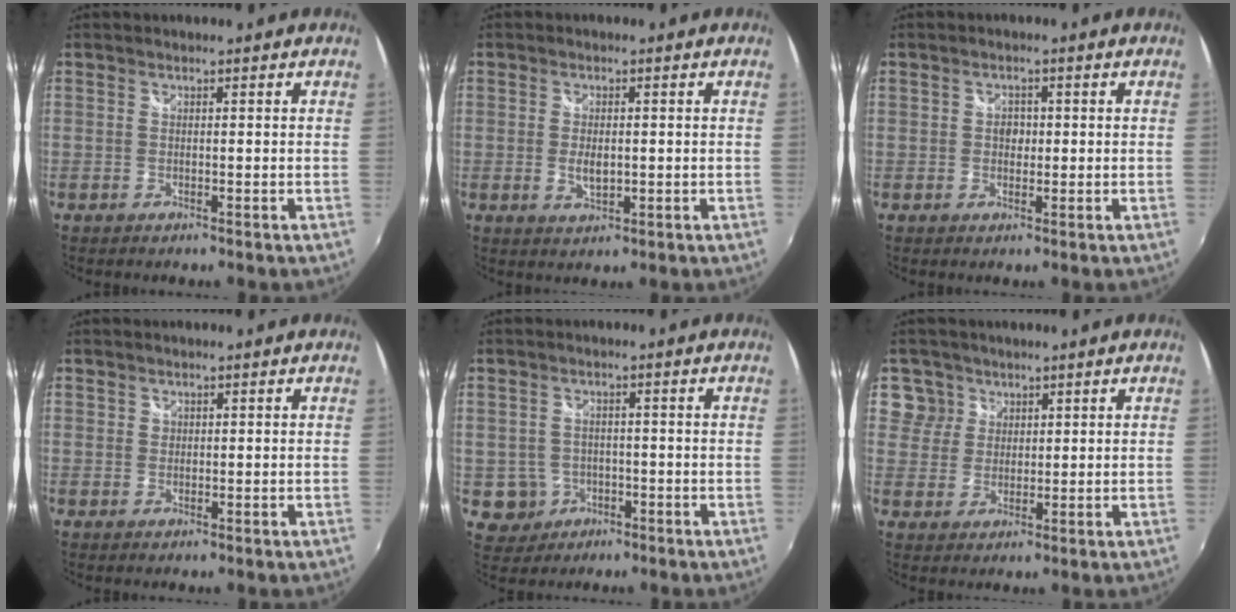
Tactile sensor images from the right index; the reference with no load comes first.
{"total": 3.3, "force": [-0.2, 1.9, 2.7], "torque": [-0.045, -0.007, 0.000]}
{"total": 2.1, "force": [-0.1, 1.9, 0.9], "torque": [-0.012, 0.003, -0.004]}
{"total": 0.9, "force": [0.3, 0.8, 0.1], "torque": [0.001, 0.003, 0.004]}
{"total": 5.1, "force": [-1.3, 4.8, 0.7], "torque": [-0.027, 0.010, -0.010]}
{"total": 4.9, "force": [2.4, 4.3, -0.1], "torque": [0.019, 0.017, 0.041]}